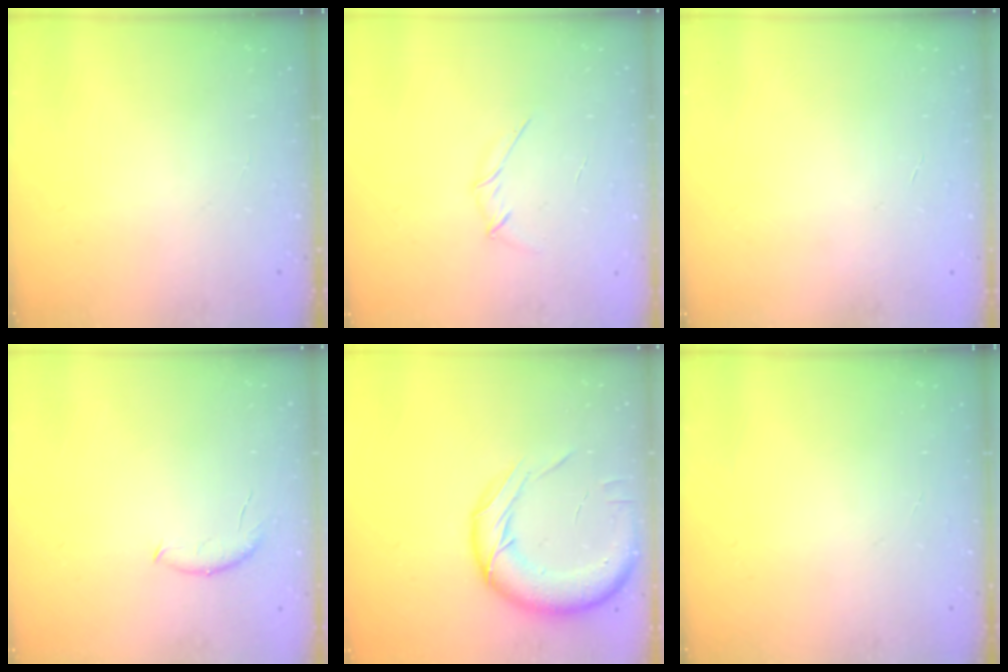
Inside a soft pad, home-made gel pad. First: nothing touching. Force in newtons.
{"total": 3.3, "press": 3.2, "slide": 0.9}
{"total": 0.0}
{"total": 6.5, "press": 6.4, "slide": 0.8}
{"total": 16.1, "press": 15.8, "slide": 3.0}
{"total": 0.0}